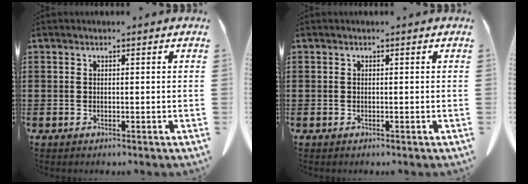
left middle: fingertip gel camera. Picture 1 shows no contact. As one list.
[{"total": 0.0}]